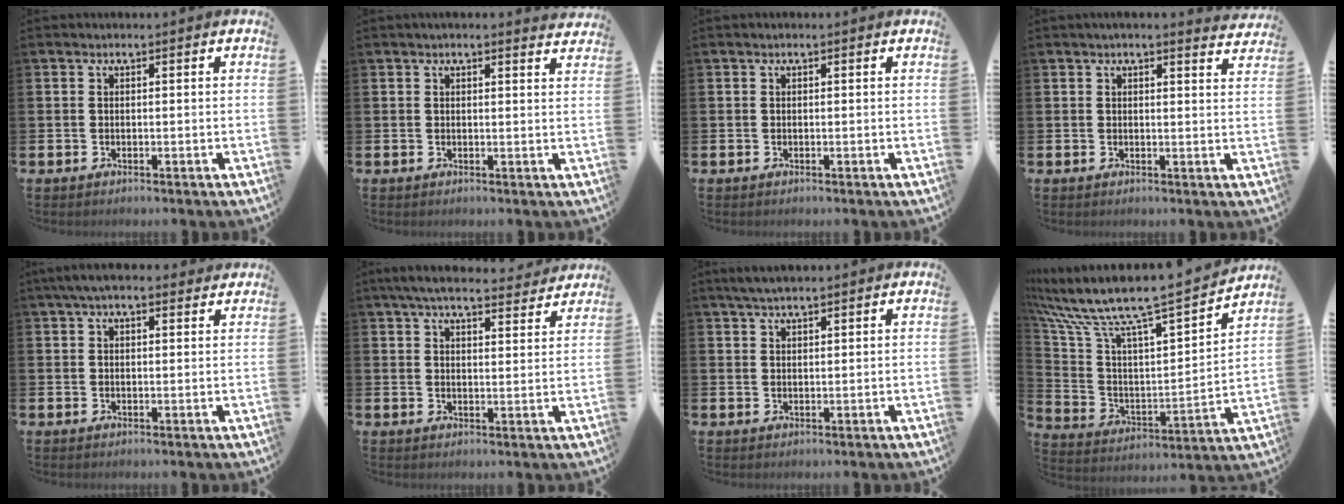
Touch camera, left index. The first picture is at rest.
{"total": 1.6, "force": [1.6, 0.0, 0.3], "torque": [-0.007, -0.004, 0.028]}
{"total": 0.0}
{"total": 2.5, "force": [2.4, -0.1, 0.5], "torque": [-0.006, -0.014, 0.042]}
{"total": 3.7, "force": [3.0, 1.3, 1.8], "torque": [-0.041, 0.001, 0.054]}
{"total": 5.9, "force": [5.5, 1.1, 1.8], "torque": [-0.042, -0.027, 0.097]}
{"total": 2.9, "force": [2.4, 0.7, 1.4], "torque": [-0.029, 0.002, 0.043]}
{"total": 8.6, "force": [7.4, 1.0, 4.4], "torque": [-0.125, -0.067, 0.114]}